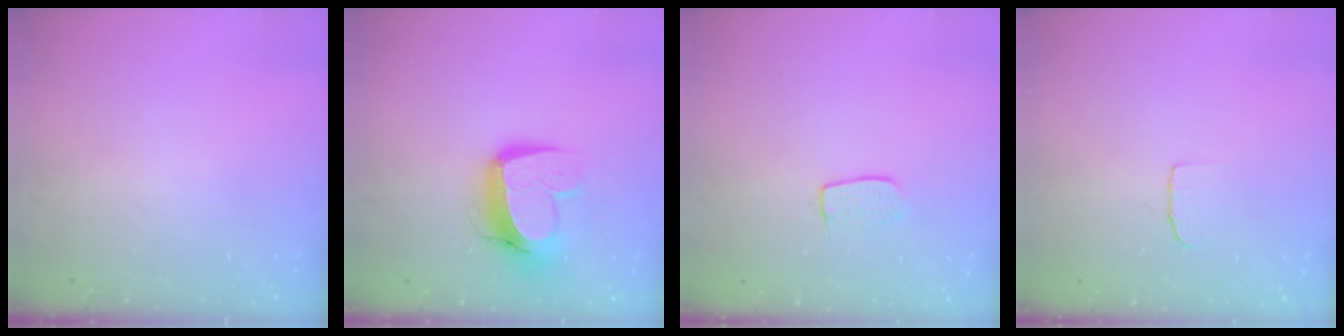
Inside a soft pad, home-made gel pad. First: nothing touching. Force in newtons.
{"total": 13.1, "press": 13.0, "slide": 1.6}
{"total": 5.6, "press": 5.6, "slide": 0.2}
{"total": 4.3, "press": 4.3, "slide": 0.3}